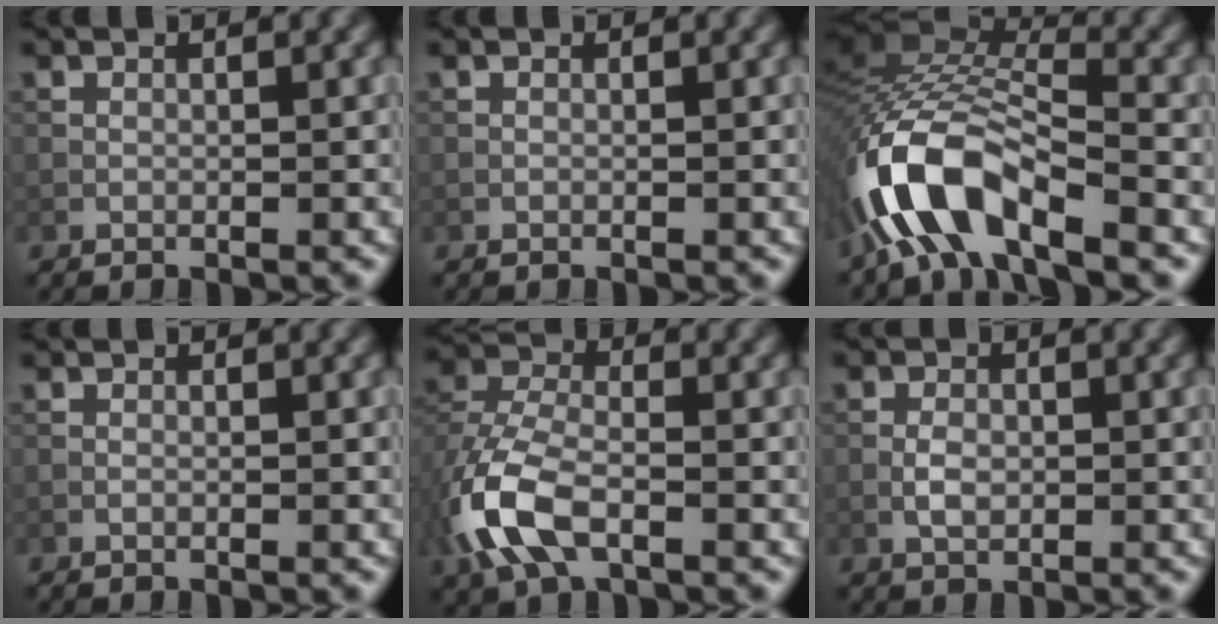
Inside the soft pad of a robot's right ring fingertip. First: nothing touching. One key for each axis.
{"total": 0.0}
{"total": 11.3, "fx": -5.7, "fy": 4.4, "fz": 8.7, "tx": -0.170, "ty": 0.013, "tz": -0.119}
{"total": 0.0}
{"total": 8.1, "fx": -3.0, "fy": 4.5, "fz": 6.0, "tx": -0.154, "ty": -0.002, "tz": -0.073}
{"total": 2.0, "fx": -0.5, "fy": 1.2, "fz": 1.5, "tx": -0.029, "ty": 0.002, "tz": -0.011}